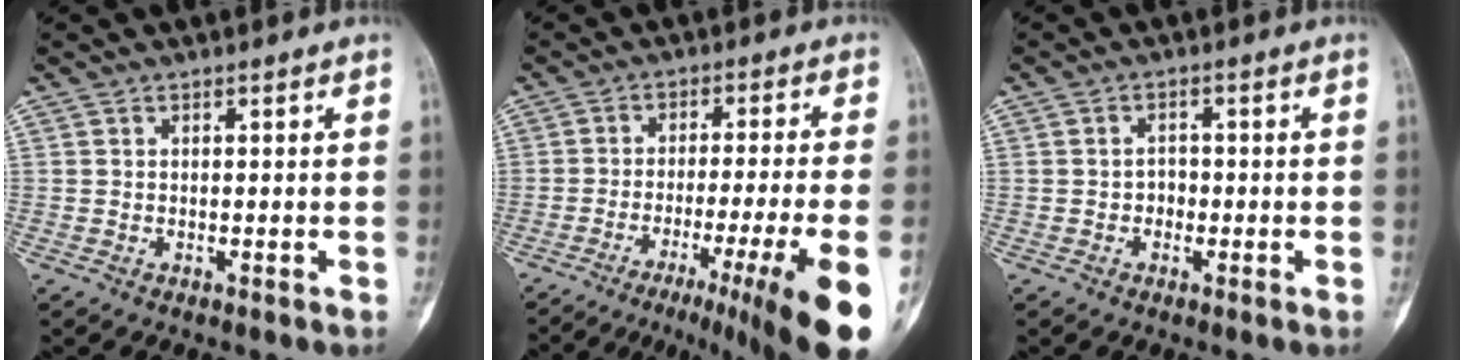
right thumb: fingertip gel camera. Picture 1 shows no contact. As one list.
[{"total": 18.4, "force": [-9.5, 0.4, 15.7], "torque": [-0.188, 0.020, -0.143]}, {"total": 2.0, "force": [-0.7, 1.6, 0.8], "torque": [0.004, 0.007, -0.015]}]